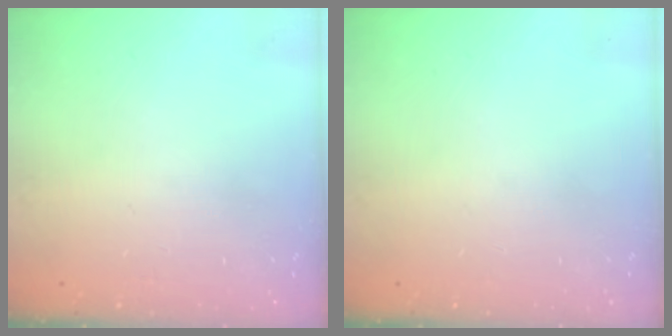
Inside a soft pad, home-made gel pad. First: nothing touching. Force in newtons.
{"total": 0.0}